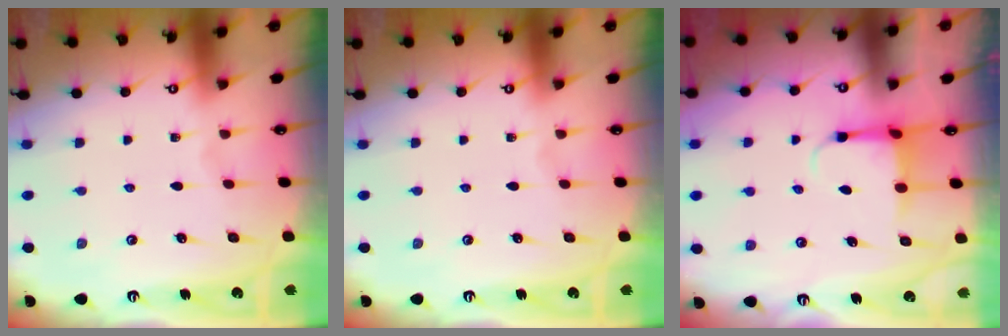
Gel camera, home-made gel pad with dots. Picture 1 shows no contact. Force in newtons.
{"total": 0.0}
{"total": 3.8, "press": 3.5, "slide": 1.4}